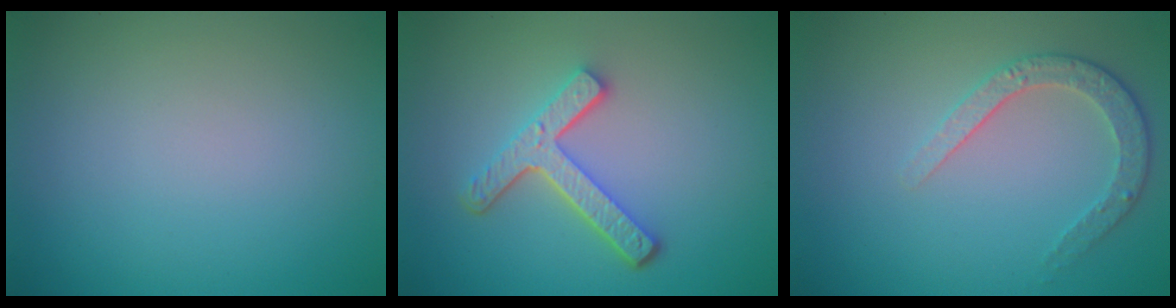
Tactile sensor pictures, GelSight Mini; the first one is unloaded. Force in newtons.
{"total": 4.3, "press": 3.3, "slide": 2.8}
{"total": 2.6, "press": 2.5, "slide": 0.8}